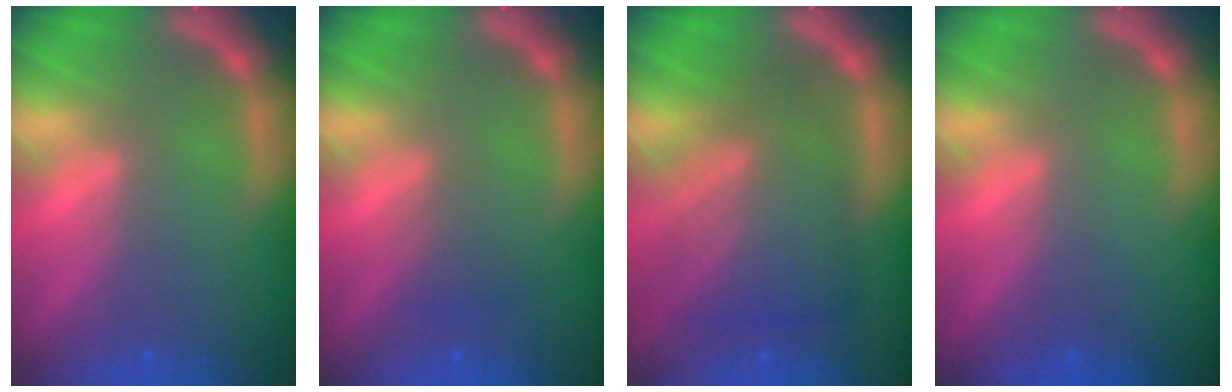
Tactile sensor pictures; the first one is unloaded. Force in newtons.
{"total": 1.5}
{"total": 8.1}
{"total": 0.0}